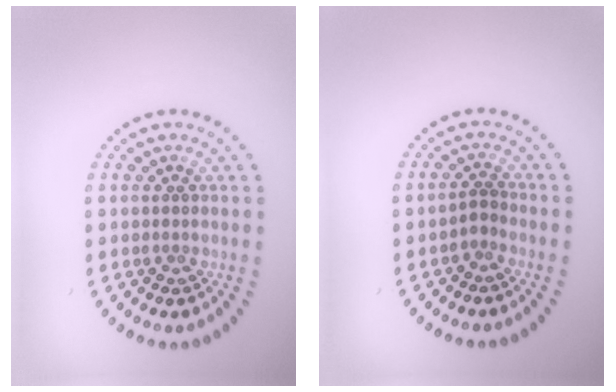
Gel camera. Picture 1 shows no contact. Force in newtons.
{"total": 0.9, "press": 0.7, "slide": 0.5}